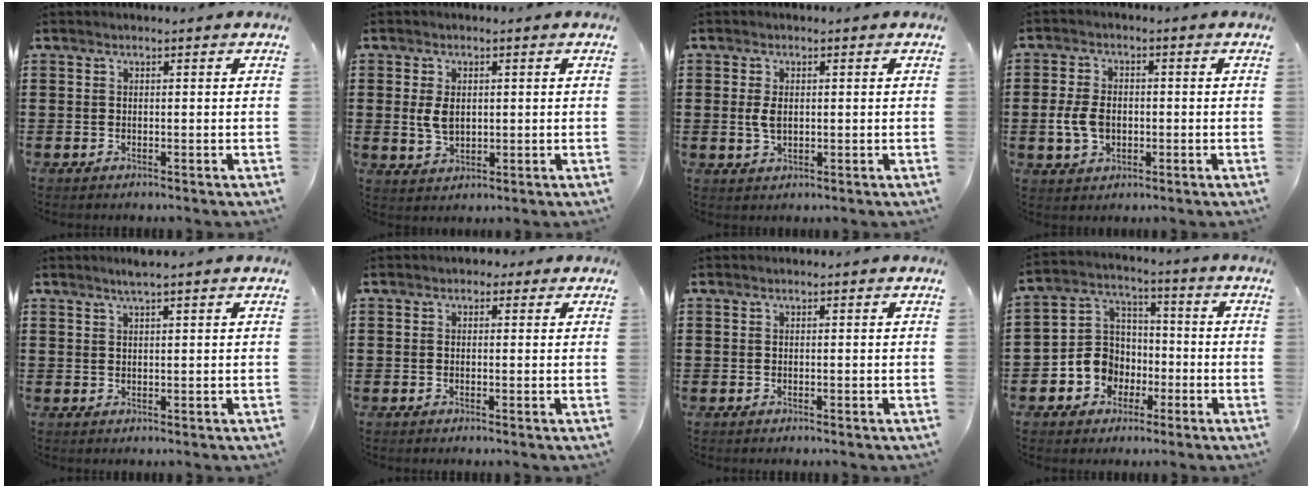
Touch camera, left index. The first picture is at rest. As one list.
[{"total": 4.1, "force": [0.4, 2.5, 3.2], "torque": [-0.080, 0.002, 0.002]}, {"total": 2.9, "force": [0.2, 1.7, 2.4], "torque": [-0.065, 0.000, -0.001]}, {"total": 5.2, "force": [-0.8, 3.6, 3.6], "torque": [-0.091, 0.002, -0.020]}, {"total": 2.0, "force": [1.5, -0.1, 1.3], "torque": [-0.026, 0.001, 0.028]}, {"total": 1.2, "force": [0.1, 1.1, 0.4], "torque": [-0.012, 0.007, 0.000]}, {"total": 0.0}, {"total": 7.6, "force": [-2.6, 6.9, 1.9], "torque": [-0.080, 0.009, -0.053]}]